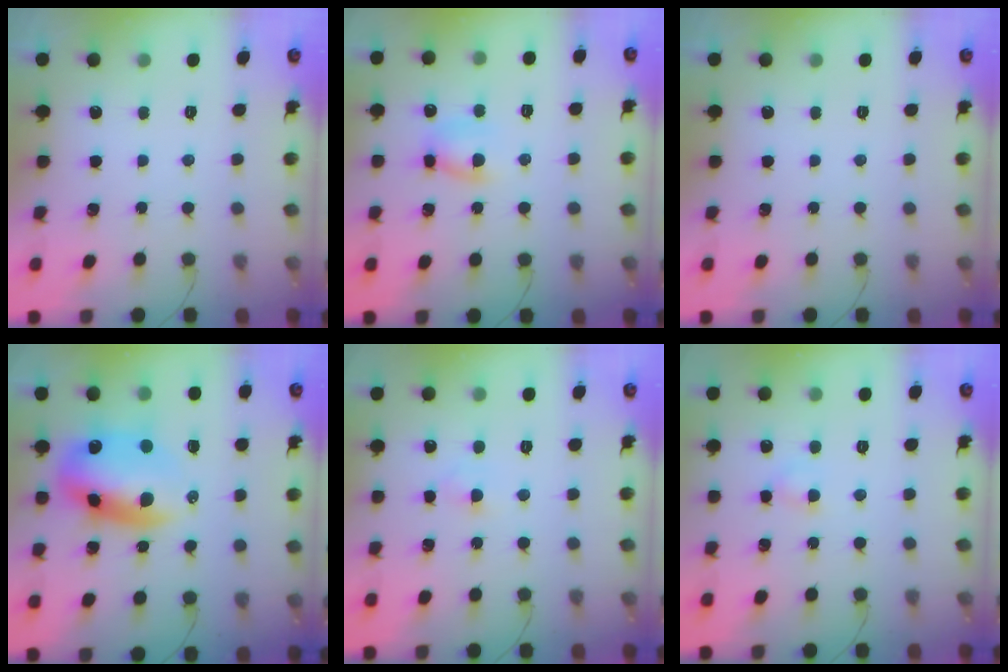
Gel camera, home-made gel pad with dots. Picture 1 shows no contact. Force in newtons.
{"total": 6.9, "press": 6.9, "slide": 0.2}
{"total": 0.0}
{"total": 13.9, "press": 13.4, "slide": 3.6}
{"total": 2.1, "press": 2.0, "slide": 0.9}
{"total": 3.4, "press": 3.2, "slide": 1.2}